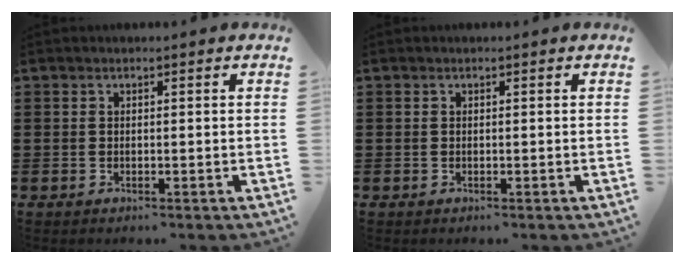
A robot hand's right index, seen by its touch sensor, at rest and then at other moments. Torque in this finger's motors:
{"motor_torque": [1.55, 0.59, 0.00, 0.00]}